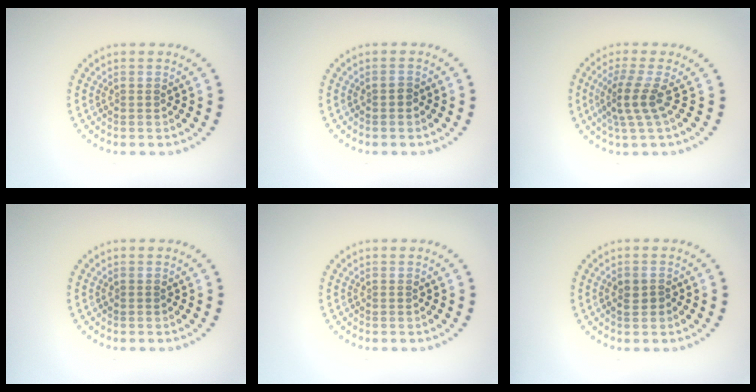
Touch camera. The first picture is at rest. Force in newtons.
{"total": 0.7, "press": 0.7, "slide": 0.1}
{"total": 2.9, "press": 2.0, "slide": 2.1}
{"total": 0.0}
{"total": 0.0}
{"total": 1.5, "press": 1.5, "slide": 0.1}